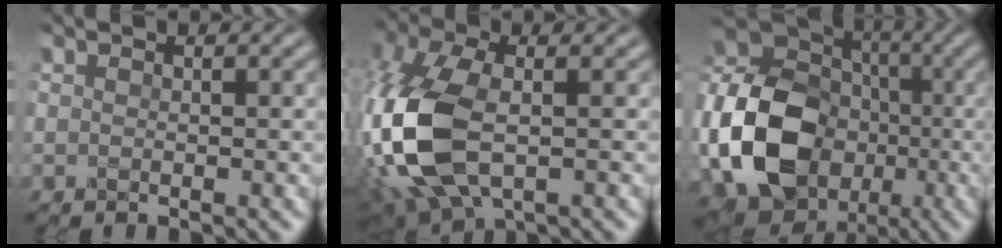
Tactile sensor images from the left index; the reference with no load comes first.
{"total": 13.1, "force": [-2.6, 7.4, 10.5], "torque": [-0.279, -0.016, -0.046]}
{"total": 15.3, "force": [-3.8, 12.1, 8.5], "torque": [-0.194, -0.025, -0.068]}